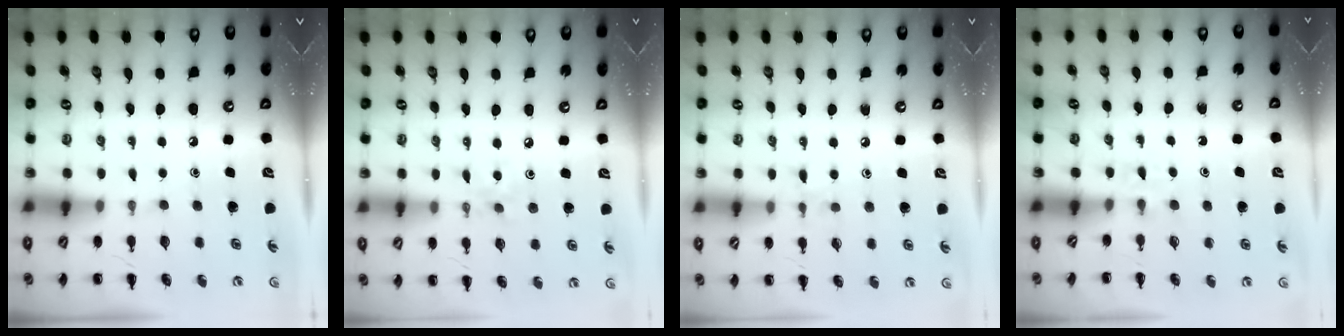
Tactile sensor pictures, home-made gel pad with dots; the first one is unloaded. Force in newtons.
{"total": 3.0, "press": 2.9, "slide": 0.9}
{"total": 6.5, "press": 6.1, "slide": 2.4}
{"total": 2.4, "press": 2.0, "slide": 1.2}